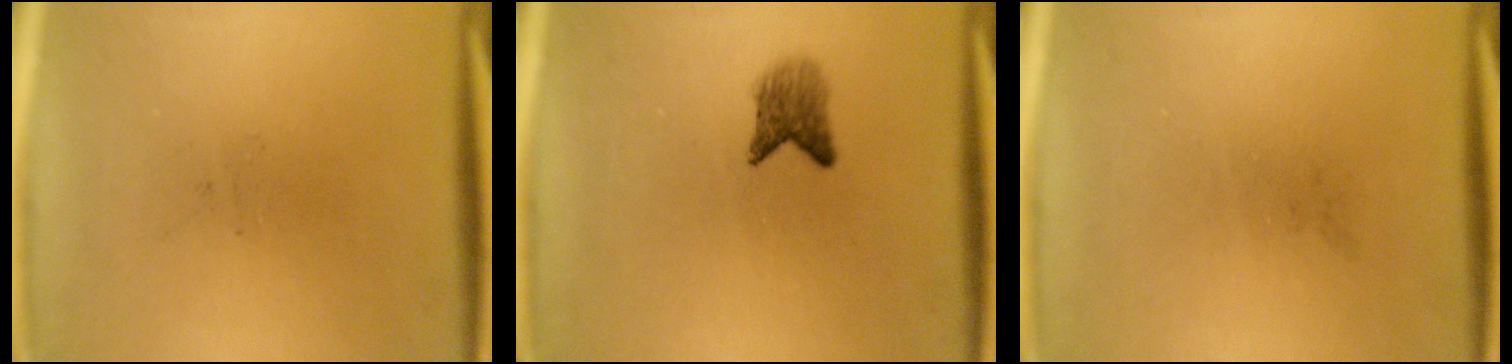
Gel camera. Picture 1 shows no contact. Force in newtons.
{"total": 2.8}
{"total": 0.0}